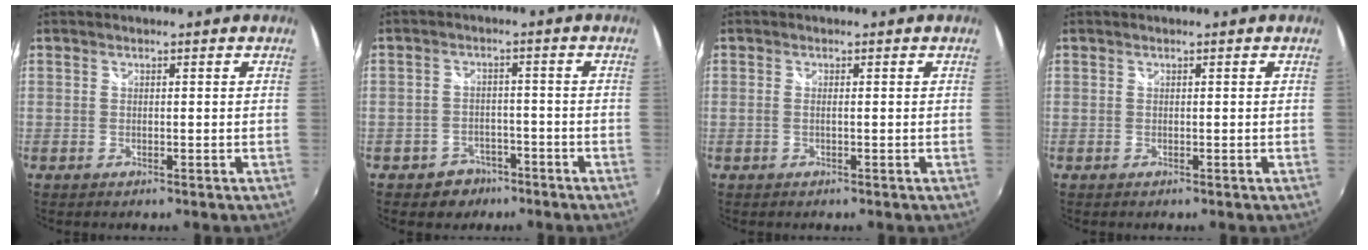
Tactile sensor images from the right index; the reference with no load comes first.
{"total": 5.7, "force": [-3.8, 4.3, 0.8], "torque": [-0.036, 0.015, -0.051]}
{"total": 0.7, "force": [-0.1, 0.0, 0.7], "torque": [-0.014, 0.000, -0.005]}
{"total": 0.0}